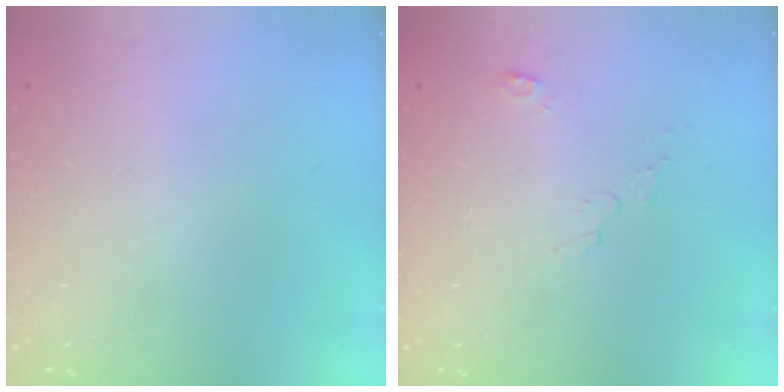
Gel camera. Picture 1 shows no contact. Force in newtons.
{"total": 2.4, "press": 2.4, "slide": 0.3}